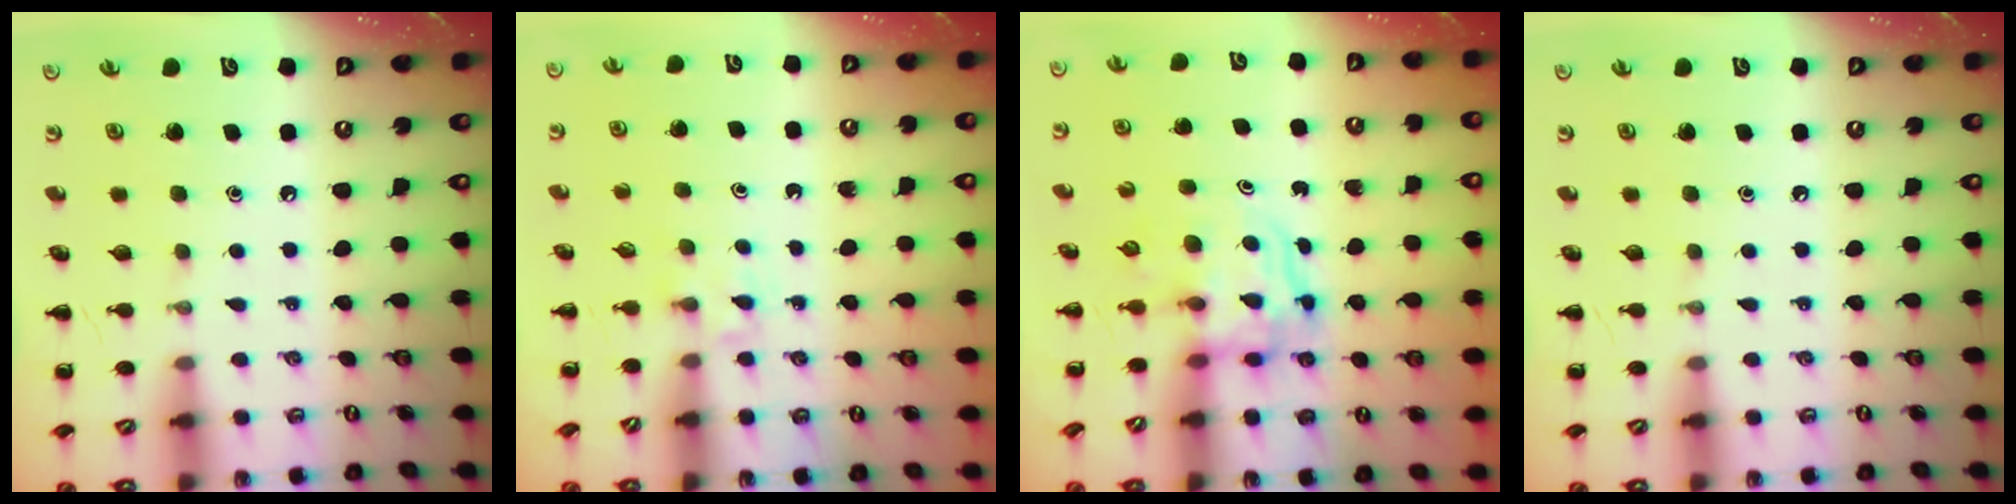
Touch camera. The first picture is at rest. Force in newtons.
{"total": 2.9, "press": 2.7, "slide": 1.1}
{"total": 3.6, "press": 3.6, "slide": 0.2}
{"total": 0.0}